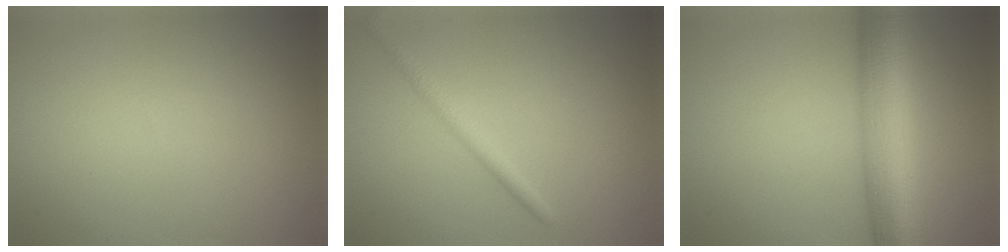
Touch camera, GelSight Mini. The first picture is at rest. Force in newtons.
{"total": 1.8, "press": 1.8, "slide": 0.0}
{"total": 9.1, "press": 9.1, "slide": 0.1}